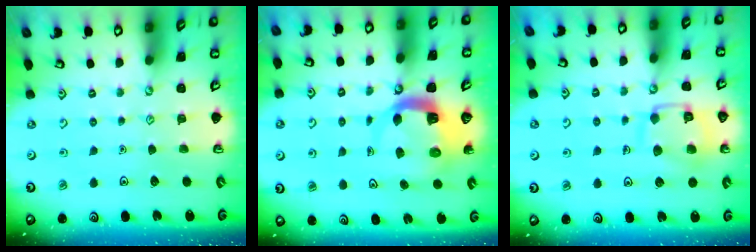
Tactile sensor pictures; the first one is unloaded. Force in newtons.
{"total": 5.8, "press": 5.7, "slide": 0.7}
{"total": 11.7, "press": 11.7, "slide": 0.7}